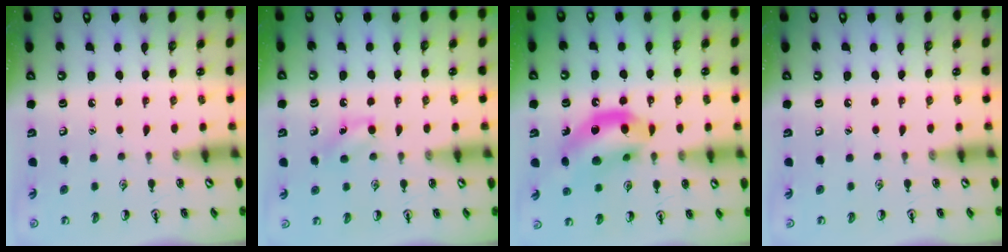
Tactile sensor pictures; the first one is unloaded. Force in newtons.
{"total": 5.8, "press": 5.5, "slide": 1.7}
{"total": 14.8, "press": 14.3, "slide": 3.7}
{"total": 0.0}